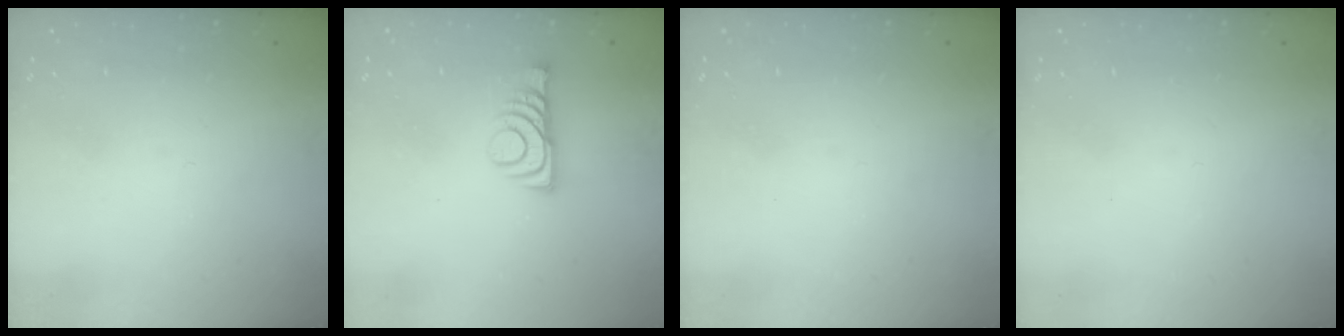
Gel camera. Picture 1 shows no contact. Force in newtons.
{"total": 8.2, "press": 8.1, "slide": 1.0}
{"total": 0.0}
{"total": 1.6, "press": 1.6, "slide": 0.1}